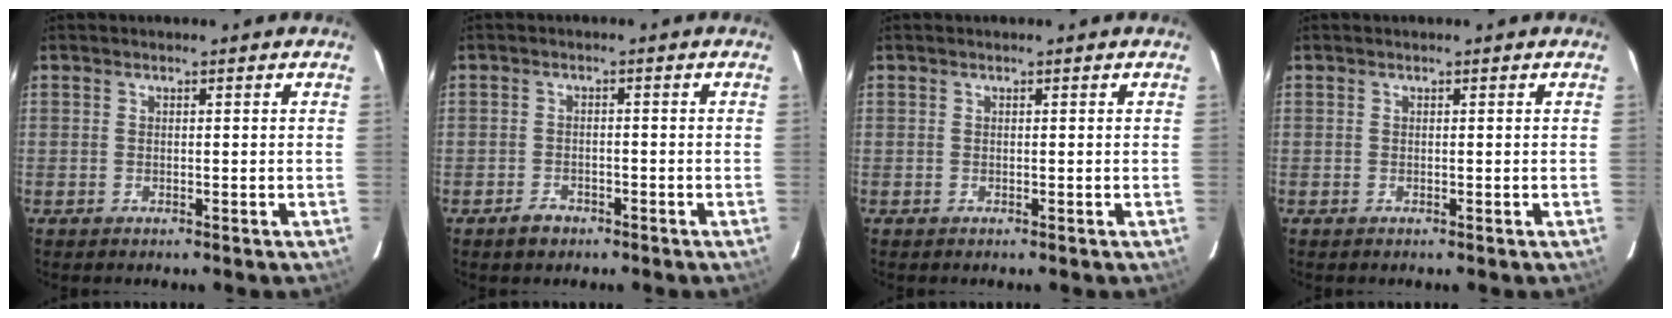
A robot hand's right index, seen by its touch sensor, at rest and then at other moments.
{"total": 2.8, "force": [-2.0, 1.8, 0.8], "torque": [-0.017, 0.004, -0.029]}
{"total": 0.0}
{"total": 0.0}